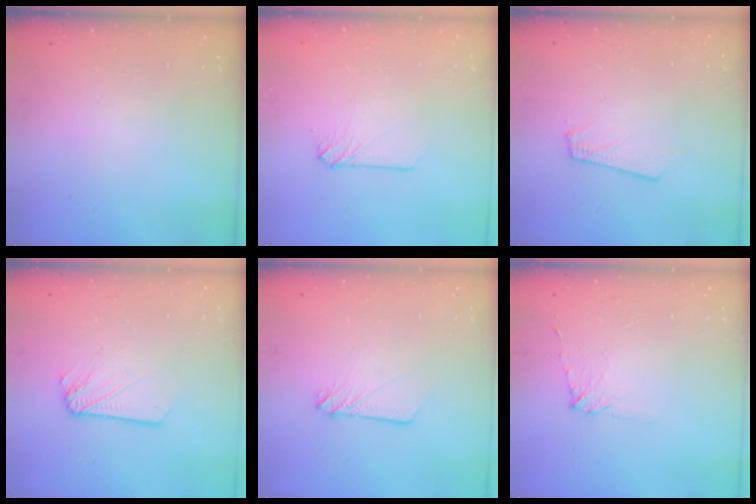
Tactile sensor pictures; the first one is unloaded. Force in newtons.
{"total": 3.9, "press": 3.9, "slide": 0.5}
{"total": 1.8, "press": 1.8, "slide": 0.1}
{"total": 2.1, "press": 2.1, "slide": 0.3}
{"total": 3.3, "press": 3.2, "slide": 0.5}
{"total": 5.3, "press": 5.3, "slide": 0.6}